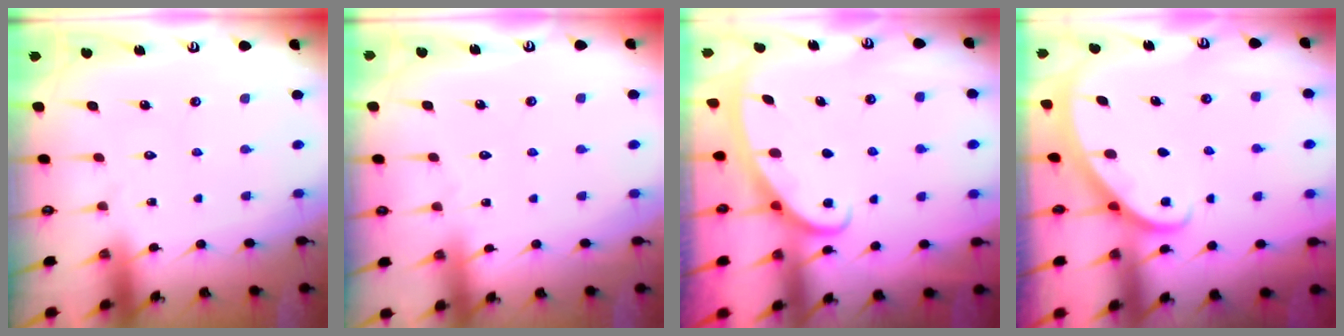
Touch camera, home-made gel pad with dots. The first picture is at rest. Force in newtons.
{"total": 1.8, "press": 1.8, "slide": 0.3}
{"total": 2.9, "press": 2.9, "slide": 0.4}
{"total": 2.2, "press": 2.2, "slide": 0.1}